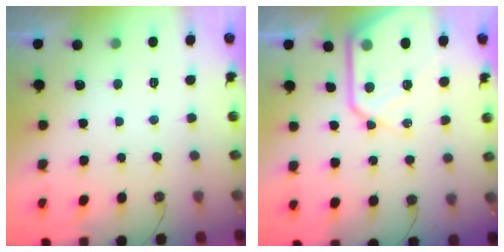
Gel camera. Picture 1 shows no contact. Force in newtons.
{"total": 15.8, "press": 15.7, "slide": 1.5}